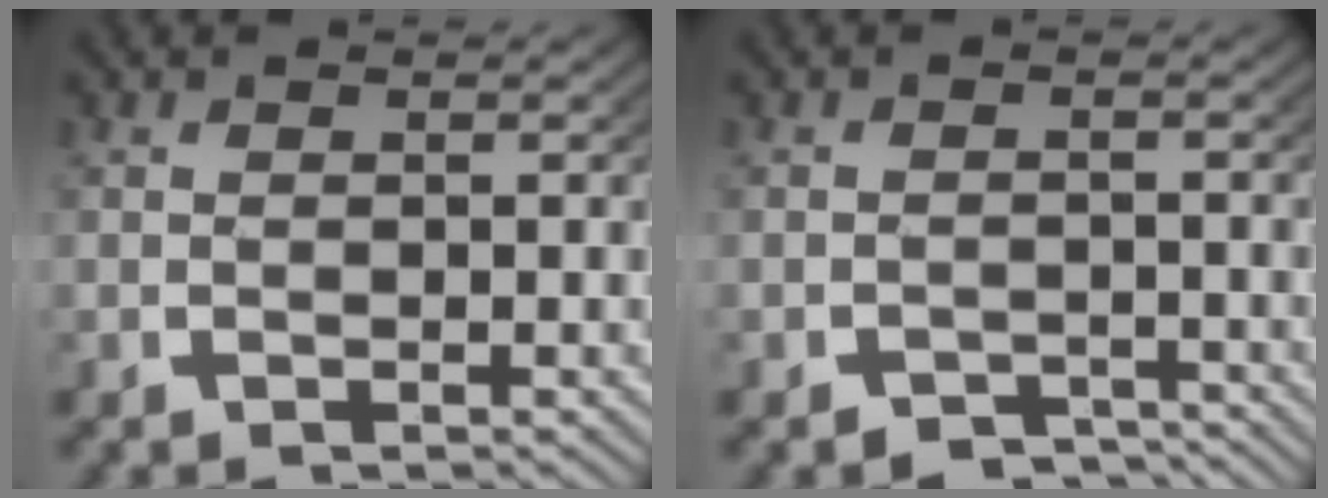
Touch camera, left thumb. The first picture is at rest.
{"total": 2.6, "force": [-2.4, 1.0, 0.6], "torque": [-0.003, -0.012, -0.039]}